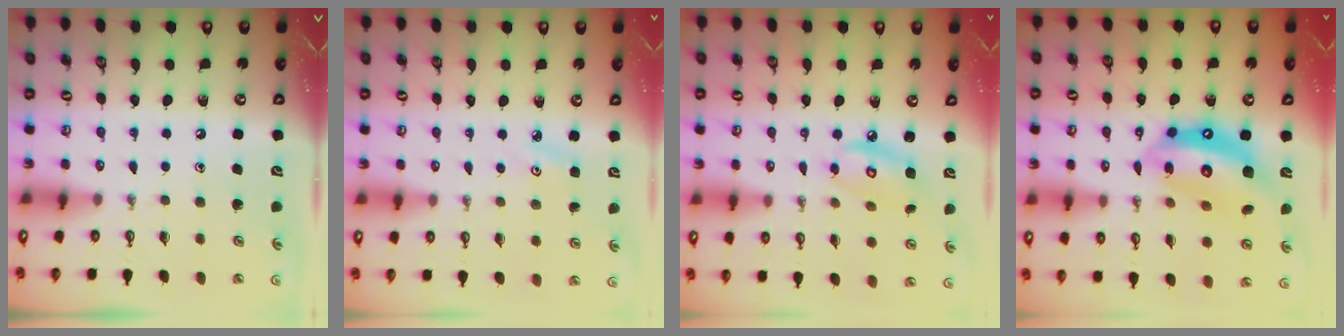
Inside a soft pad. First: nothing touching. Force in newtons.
{"total": 2.6, "press": 2.6, "slide": 0.3}
{"total": 8.0, "press": 8.0, "slide": 0.4}
{"total": 16.3, "press": 16.2, "slide": 1.9}